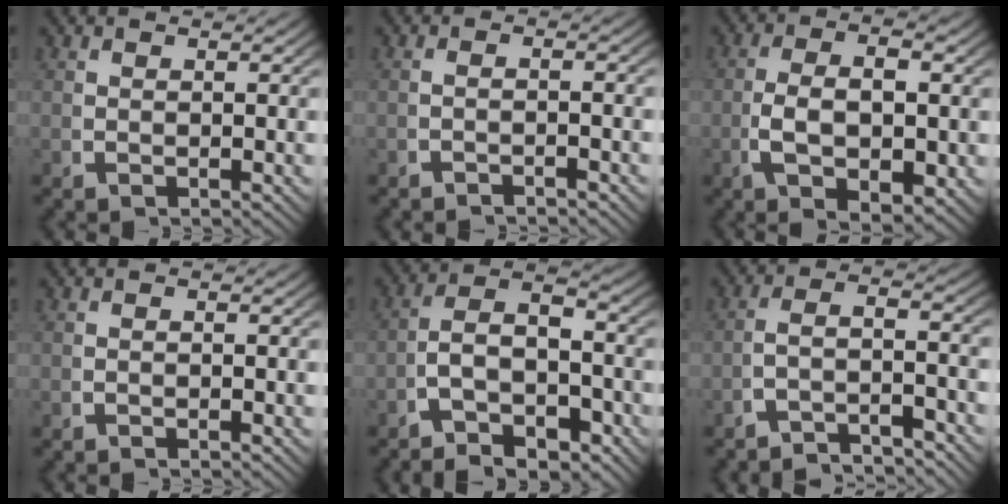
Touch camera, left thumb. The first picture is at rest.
{"total": 1.6, "force": [-1.5, 0.0, 0.3], "torque": [-0.008, -0.003, -0.025]}
{"total": 6.0, "force": [-0.5, 3.1, 5.1], "torque": [-0.098, -0.016, 0.003]}
{"total": 0.5, "force": [-0.5, 0.0, 0.1], "torque": [-0.001, 0.001, -0.011]}
{"total": 7.9, "force": [-2.8, 5.0, 5.4], "torque": [-0.095, -0.027, -0.042]}
{"total": 4.4, "force": [-2.7, 1.6, 3.0], "torque": [-0.053, -0.014, -0.040]}